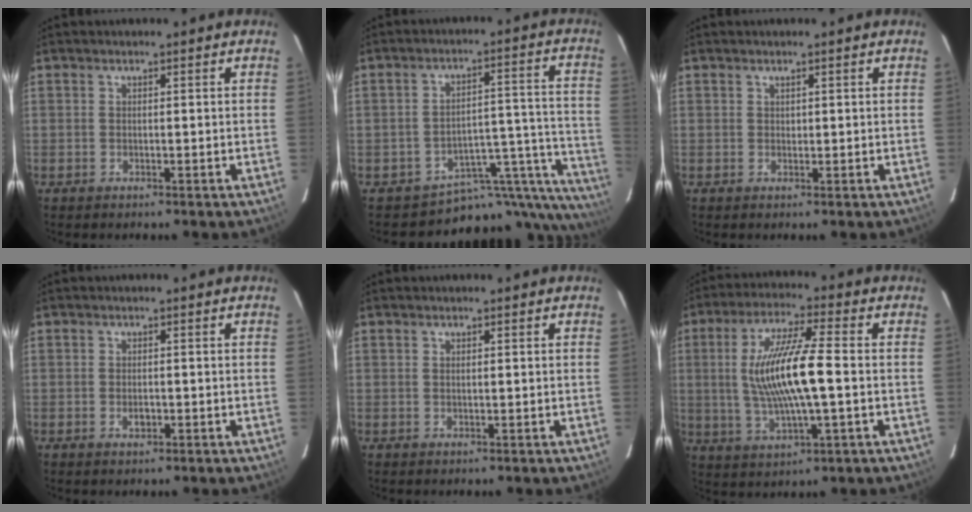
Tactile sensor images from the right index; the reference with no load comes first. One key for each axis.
{"total": 15.1, "fx": -12.3, "fy": 6.7, "fz": 5.5, "tx": -0.041, "ty": 0.039, "tz": -0.169}
{"total": 0.6, "fx": 0.4, "fy": 0.4, "fz": 0.1, "tx": -0.002, "ty": 0.003, "tz": 0.009}
{"total": 1.9, "fx": -0.4, "fy": 1.2, "fz": 1.4, "tx": -0.024, "ty": -0.001, "tz": -0.005}
{"total": 0.6, "fx": 0.2, "fy": 0.2, "fz": 0.5, "tx": -0.010, "ty": 0.002, "tz": 0.005}
{"total": 14.2, "fx": -0.2, "fy": 2.6, "fz": 14.0, "tx": -0.269, "ty": 0.000, "tz": 0.001}